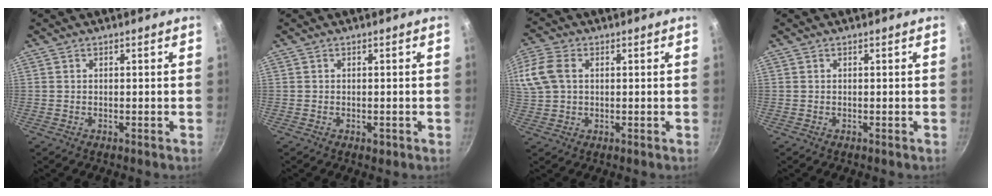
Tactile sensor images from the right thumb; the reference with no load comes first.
{"total": 1.2, "force": [-0.5, 0.7, 0.8], "torque": [-0.011, 0.001, -0.006]}
{"total": 12.6, "force": [2.9, 9.2, 8.0], "torque": [-0.197, 0.028, 0.054]}
{"total": 0.0}